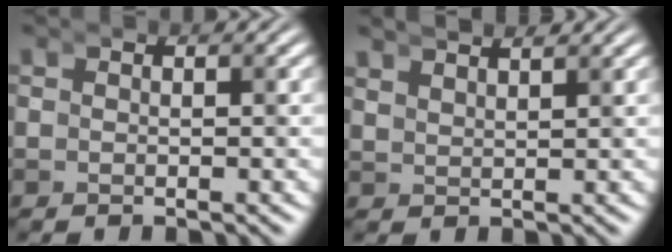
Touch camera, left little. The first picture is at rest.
{"total": 2.6, "force": [2.5, 0.5, 0.5], "torque": [-0.011, 0.007, 0.041]}